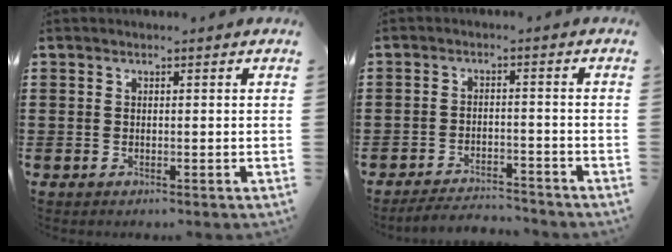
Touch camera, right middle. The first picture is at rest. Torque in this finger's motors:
{"motor_torque": [1.50, -0.03, 0.21, 0.08]}